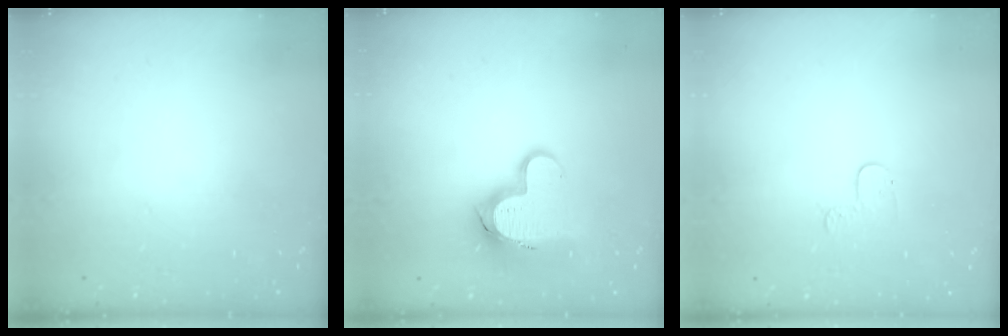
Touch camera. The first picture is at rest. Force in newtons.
{"total": 13.1, "press": 13.0, "slide": 1.3}
{"total": 3.0, "press": 3.0, "slide": 0.3}